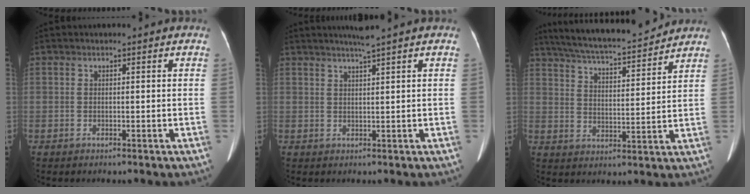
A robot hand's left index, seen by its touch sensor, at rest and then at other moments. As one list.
[{"total": 2.8, "force": [2.3, -1.0, 1.3], "torque": [-0.023, 0.001, 0.043]}, {"total": 16.0, "force": [14.6, 1.8, 6.4], "torque": [-0.115, 0.017, 0.226]}]